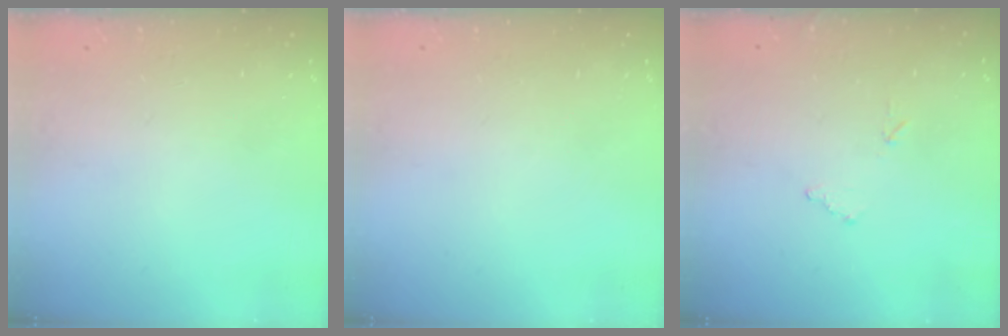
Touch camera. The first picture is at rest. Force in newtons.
{"total": 0.0}
{"total": 7.2, "press": 7.1, "slide": 0.5}